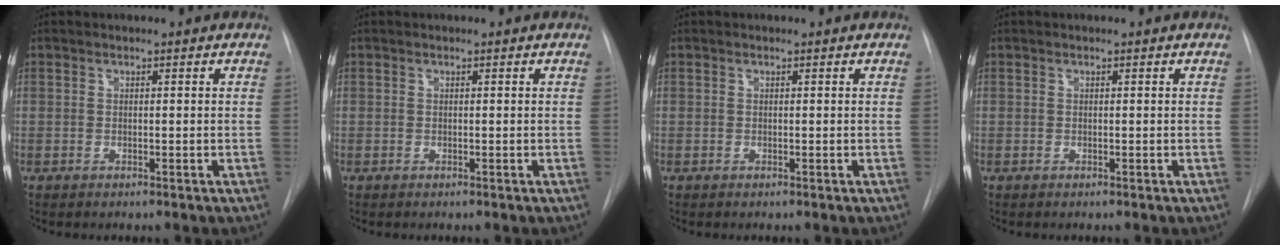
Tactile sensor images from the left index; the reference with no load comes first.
{"total": 0.0}
{"total": 0.0}
{"total": 0.0}